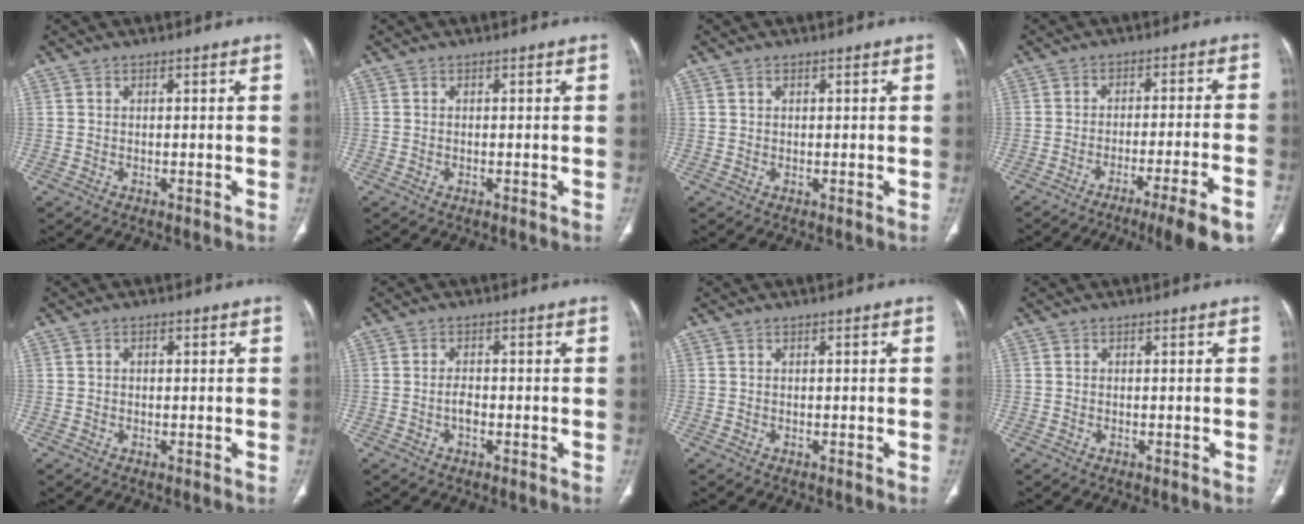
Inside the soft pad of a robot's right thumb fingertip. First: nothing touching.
{"total": 0.0}
{"total": 0.7, "force": [0.4, 0.5, 0.4], "torque": [-0.007, 0.001, 0.007]}
{"total": 14.1, "force": [-10.4, 0.2, 9.6], "torque": [-0.125, 0.039, -0.149]}
{"total": 0.9, "force": [0.2, 0.7, 0.6], "torque": [-0.006, 0.002, 0.003]}
{"total": 2.1, "force": [-0.7, 1.2, 1.6], "torque": [-0.029, 0.005, -0.014]}
{"total": 0.0}
{"total": 0.0}